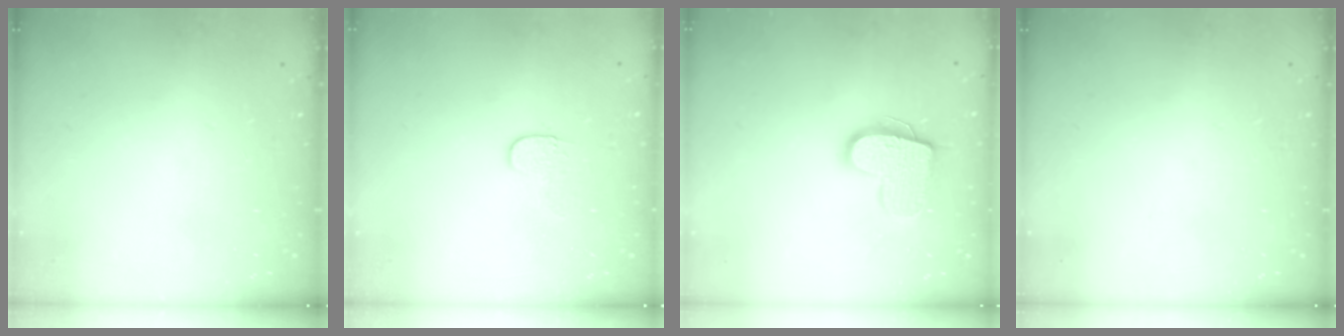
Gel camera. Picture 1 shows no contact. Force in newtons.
{"total": 4.6, "press": 4.6, "slide": 0.5}
{"total": 14.5, "press": 14.5, "slide": 0.9}
{"total": 0.0}